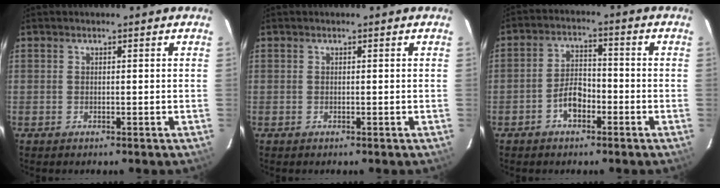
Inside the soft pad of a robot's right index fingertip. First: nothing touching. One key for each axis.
{"total": 0.0}
{"total": 5.4, "fx": -2.8, "fy": 3.0, "fz": 3.5, "tx": -0.069, "ty": 0.016, "tz": -0.047}